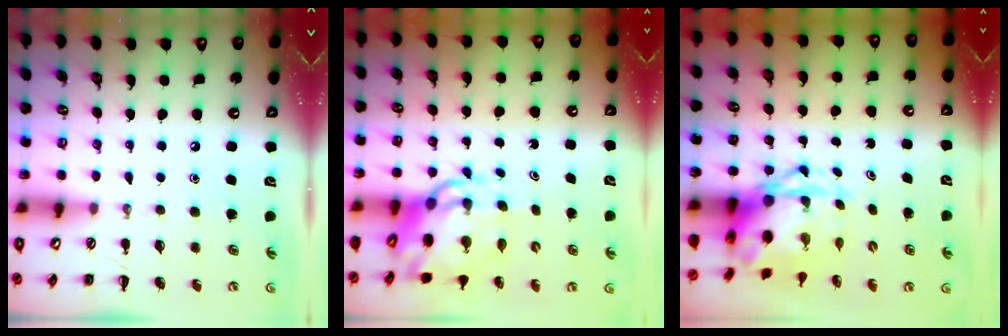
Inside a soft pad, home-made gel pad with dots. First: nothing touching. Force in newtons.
{"total": 8.7, "press": 8.4, "slide": 2.2}
{"total": 4.7, "press": 4.5, "slide": 1.2}